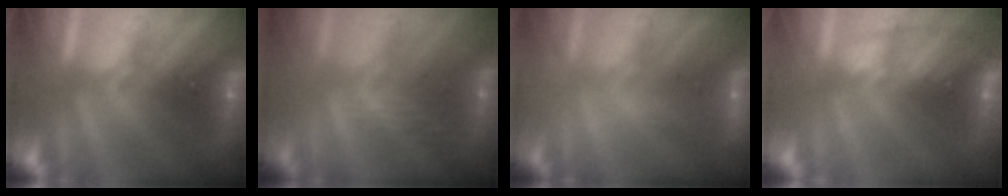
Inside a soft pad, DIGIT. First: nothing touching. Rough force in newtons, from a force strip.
{"total": 2.4}
{"total": 2.2}
{"total": 1.6}